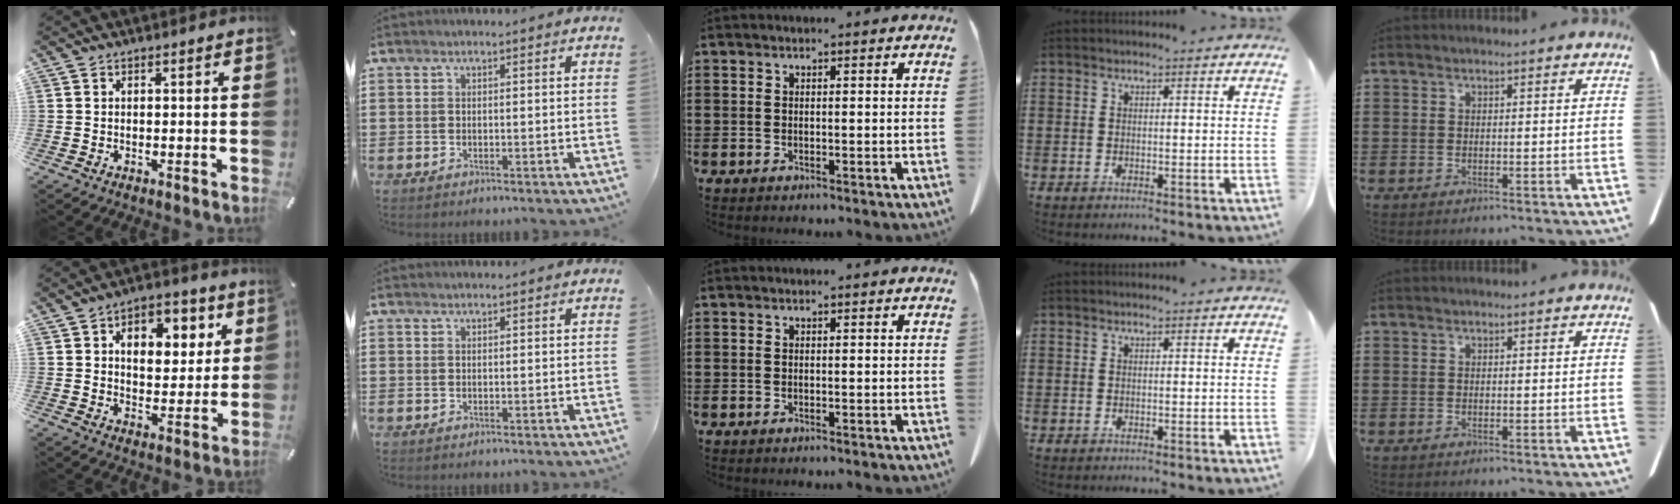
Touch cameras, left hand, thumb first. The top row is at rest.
{"thumb": {"total": 9.7, "force": [4.0, 7.4, 4.9], "torque": [-0.059, -0.018, 0.064]}, "index": {"total": 0.6, "force": [0.6, 0.0, 0.1], "torque": [-0.003, 0.000, 0.012]}}